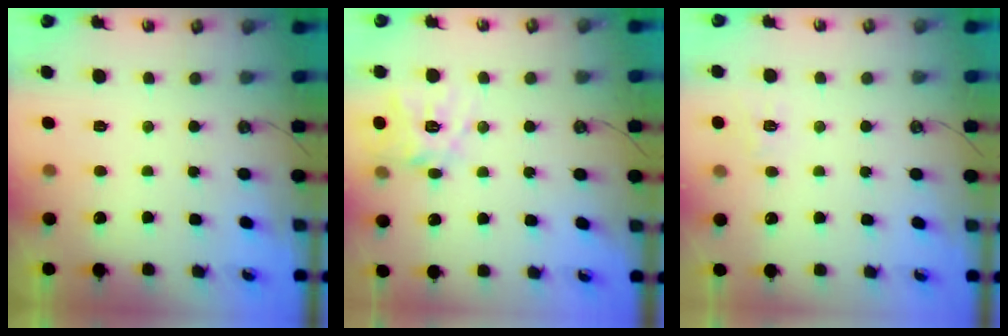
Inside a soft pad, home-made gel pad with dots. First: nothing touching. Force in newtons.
{"total": 13.5, "press": 13.4, "slide": 1.5}
{"total": 7.0, "press": 7.0, "slide": 0.5}